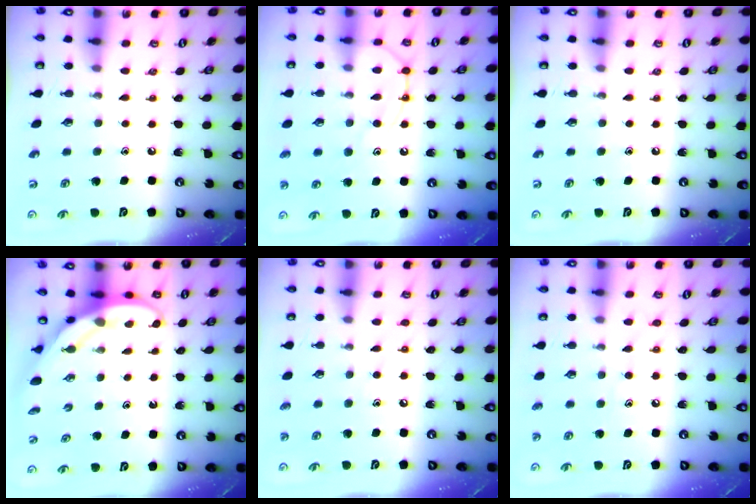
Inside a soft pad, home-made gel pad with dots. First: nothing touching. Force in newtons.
{"total": 13.2, "press": 13.2, "slide": 1.2}
{"total": 0.0}
{"total": 3.9, "press": 3.9, "slide": 0.4}
{"total": 6.6, "press": 6.6, "slide": 0.5}
{"total": 6.6, "press": 6.6, "slide": 0.5}